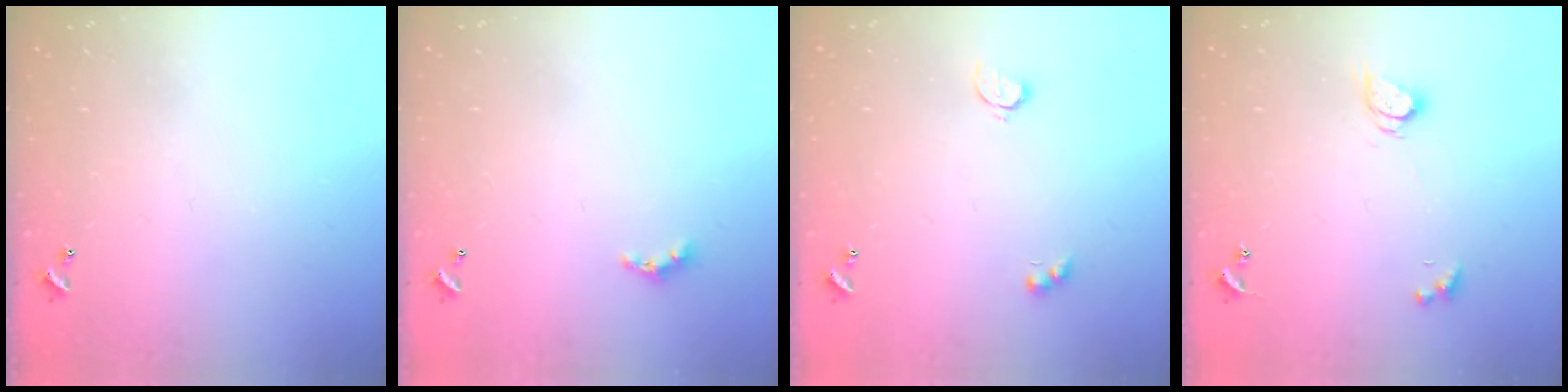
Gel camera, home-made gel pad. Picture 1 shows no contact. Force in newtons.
{"total": 2.8, "press": 2.7, "slide": 0.6}
{"total": 2.5, "press": 2.4, "slide": 0.5}
{"total": 2.5, "press": 2.5, "slide": 0.4}